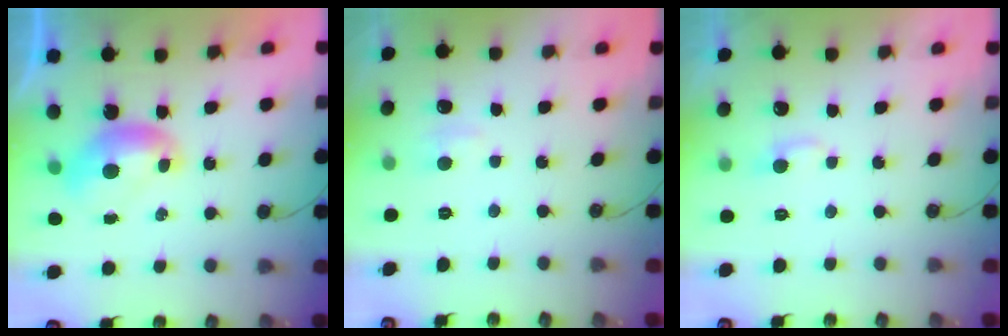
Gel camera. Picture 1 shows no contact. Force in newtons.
{"total": 2.4, "press": 2.3, "slide": 0.2}
{"total": 2.4, "press": 2.4, "slide": 0.4}